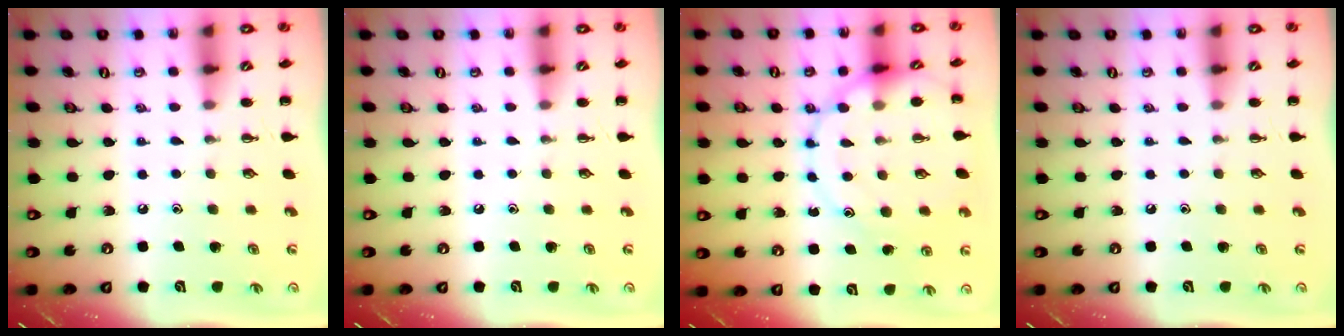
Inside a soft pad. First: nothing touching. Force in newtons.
{"total": 0.0}
{"total": 13.0, "press": 12.9, "slide": 1.6}
{"total": 0.0}